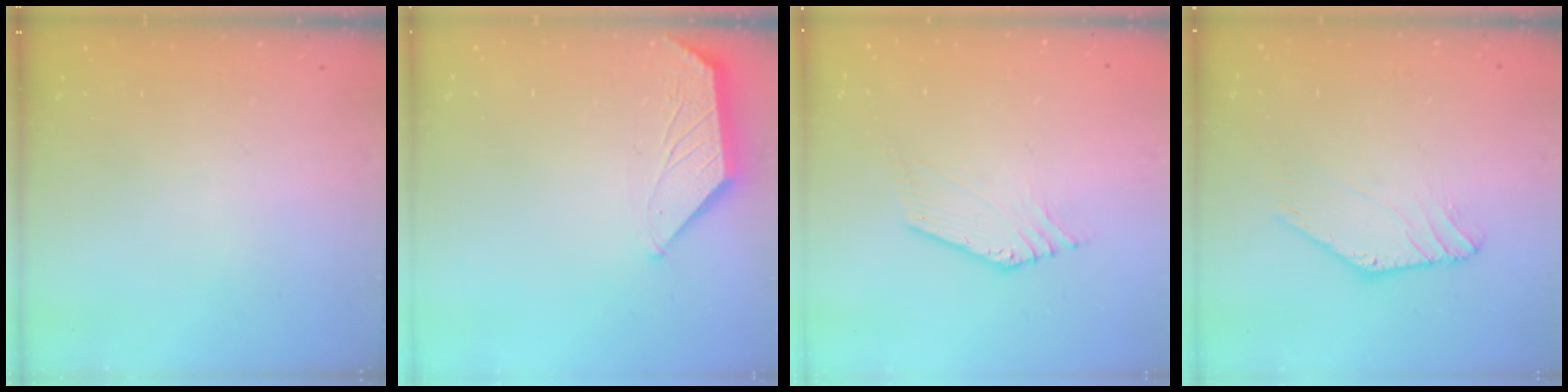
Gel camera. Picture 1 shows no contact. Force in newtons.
{"total": 1.2, "press": 1.2, "slide": 0.3}
{"total": 2.7, "press": 2.6, "slide": 0.5}
{"total": 1.0, "press": 1.0, "slide": 0.0}